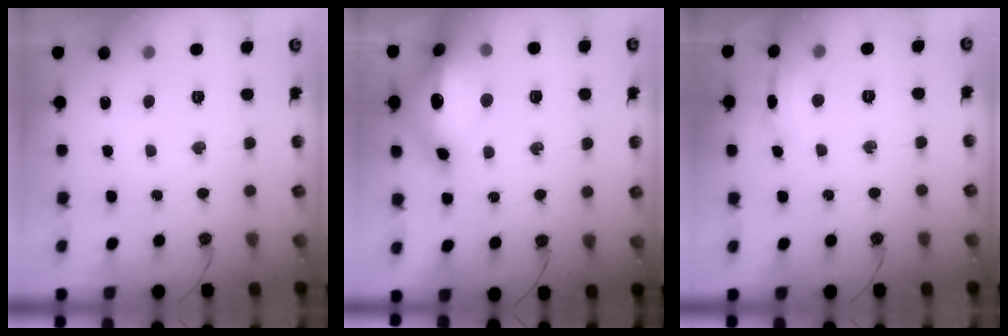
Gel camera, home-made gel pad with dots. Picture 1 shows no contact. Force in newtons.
{"total": 24.8, "press": 21.5, "slide": 12.4}
{"total": 6.9, "press": 6.7, "slide": 1.2}